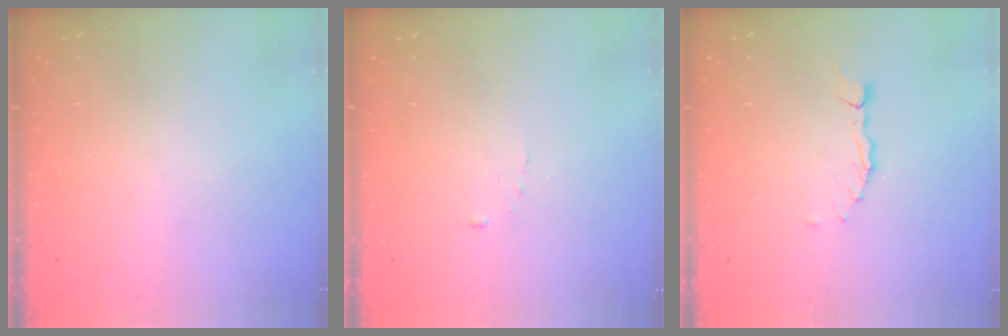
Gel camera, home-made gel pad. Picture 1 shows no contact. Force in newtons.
{"total": 2.6, "press": 2.6, "slide": 0.3}
{"total": 1.5, "press": 1.5, "slide": 0.2}